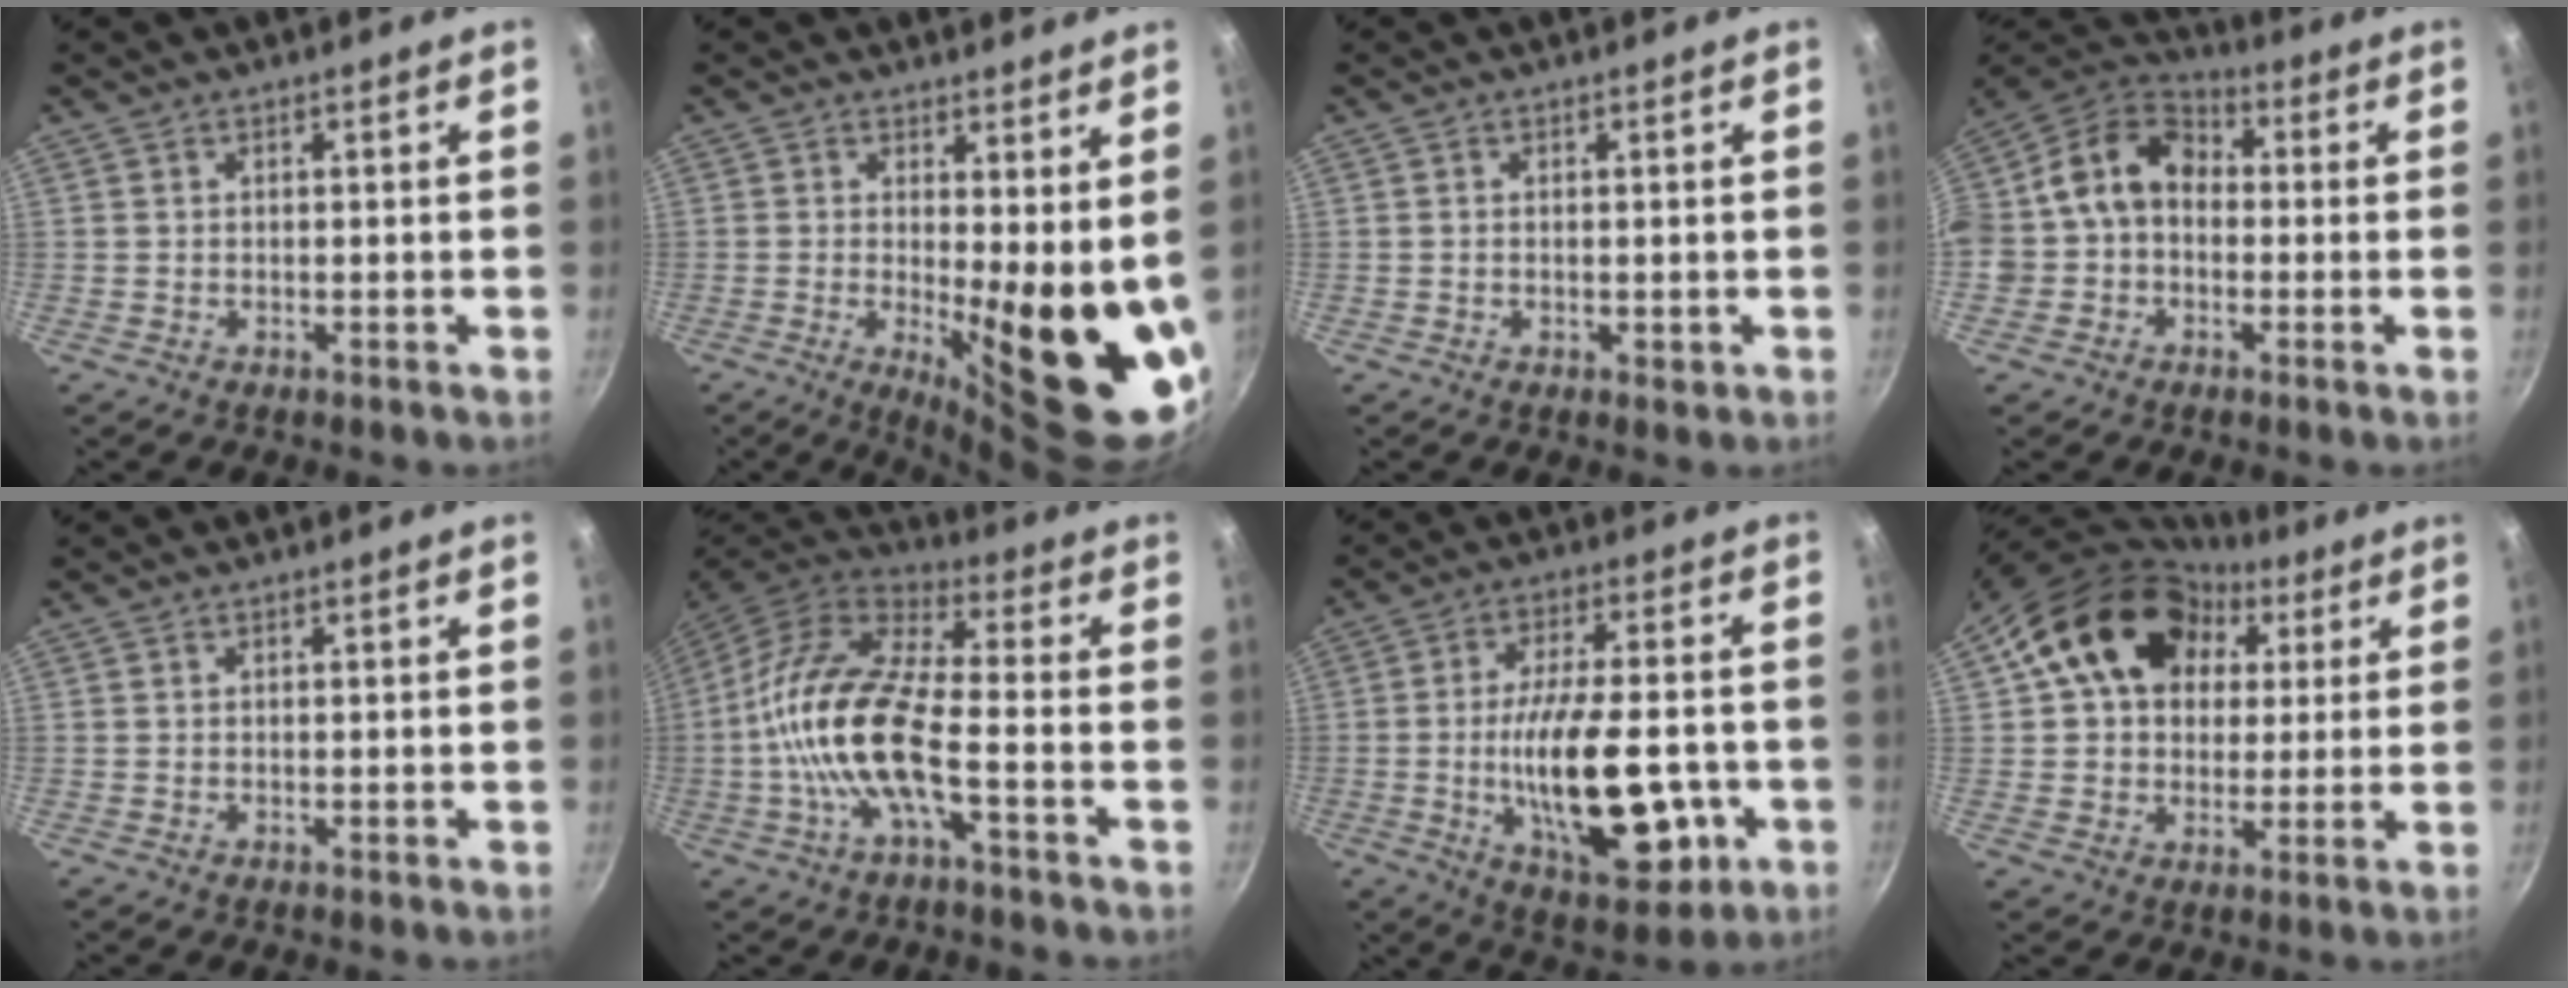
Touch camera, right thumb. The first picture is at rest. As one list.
[{"total": 14.7, "force": [0.6, 4.3, 14.0], "torque": [-0.160, -0.039, 0.018]}, {"total": 1.2, "force": [-0.2, 0.6, 1.0], "torque": [-0.015, -0.001, -0.003]}, {"total": 15.0, "force": [-0.3, 11.9, 9.2], "torque": [-0.140, 0.047, -0.024]}, {"total": 0.0}, {"total": 16.4, "force": [-3.9, 5.9, 14.8], "torque": [-0.290, 0.038, -0.093]}, {"total": 20.7, "force": [-4.4, 9.1, 18.1], "torque": [-0.275, 0.009, -0.059]}, {"total": 18.6, "force": [6.4, 14.1, 10.3], "torque": [-0.152, 0.019, 0.099]}]